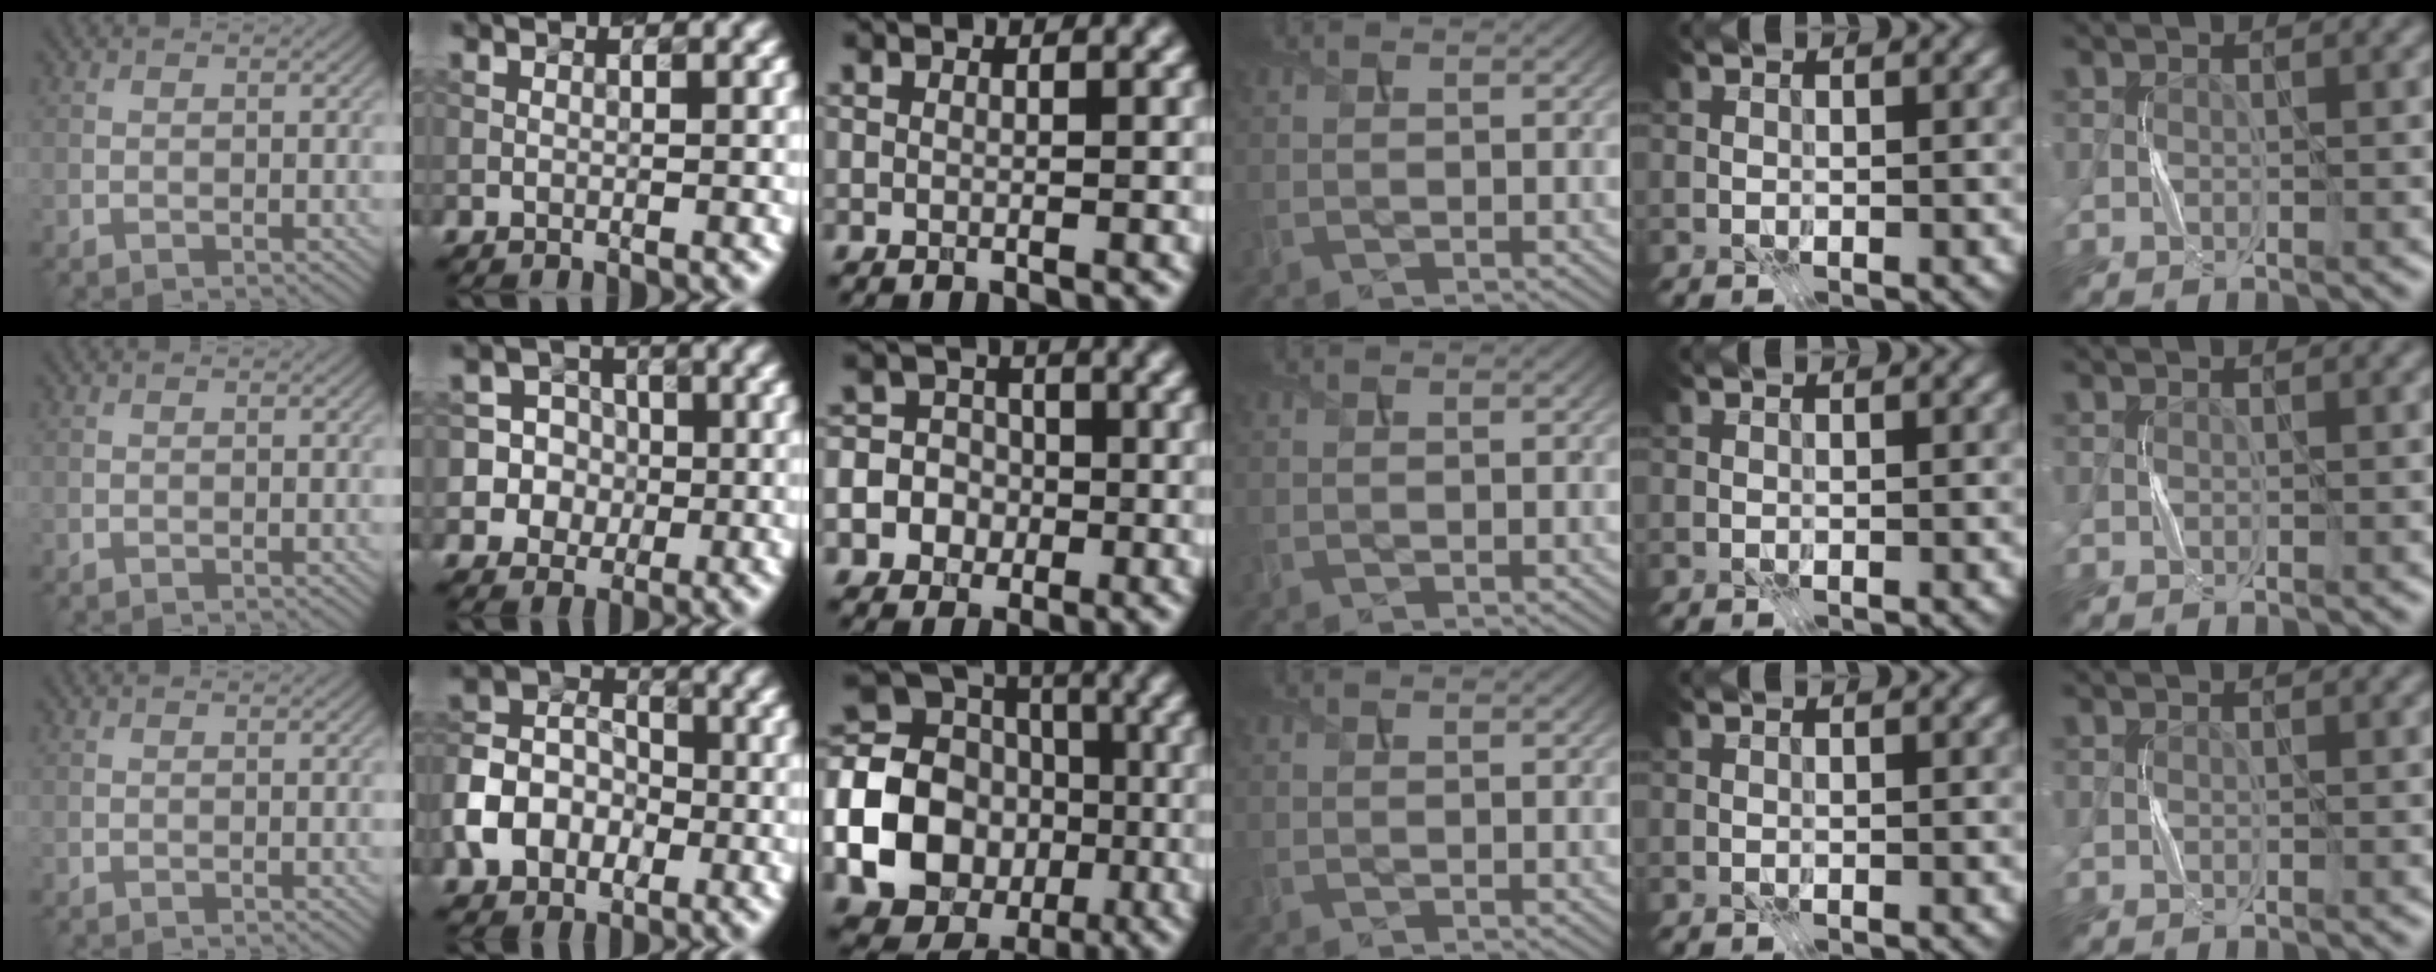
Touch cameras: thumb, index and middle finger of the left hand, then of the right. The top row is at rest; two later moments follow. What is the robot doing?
{"motion": "press", "object": "gel pad"}